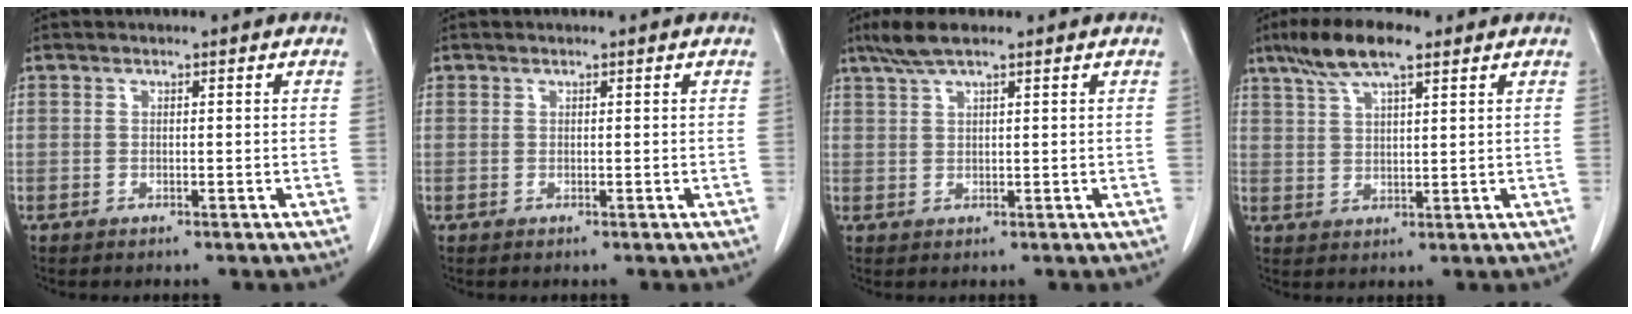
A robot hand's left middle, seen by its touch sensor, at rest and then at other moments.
{"total": 0.0}
{"total": 4.4, "force": [3.2, 0.6, 3.0], "torque": [-0.068, 0.014, 0.064]}
{"total": 8.5, "force": [5.7, 1.8, 6.0], "torque": [-0.120, 0.017, 0.103]}